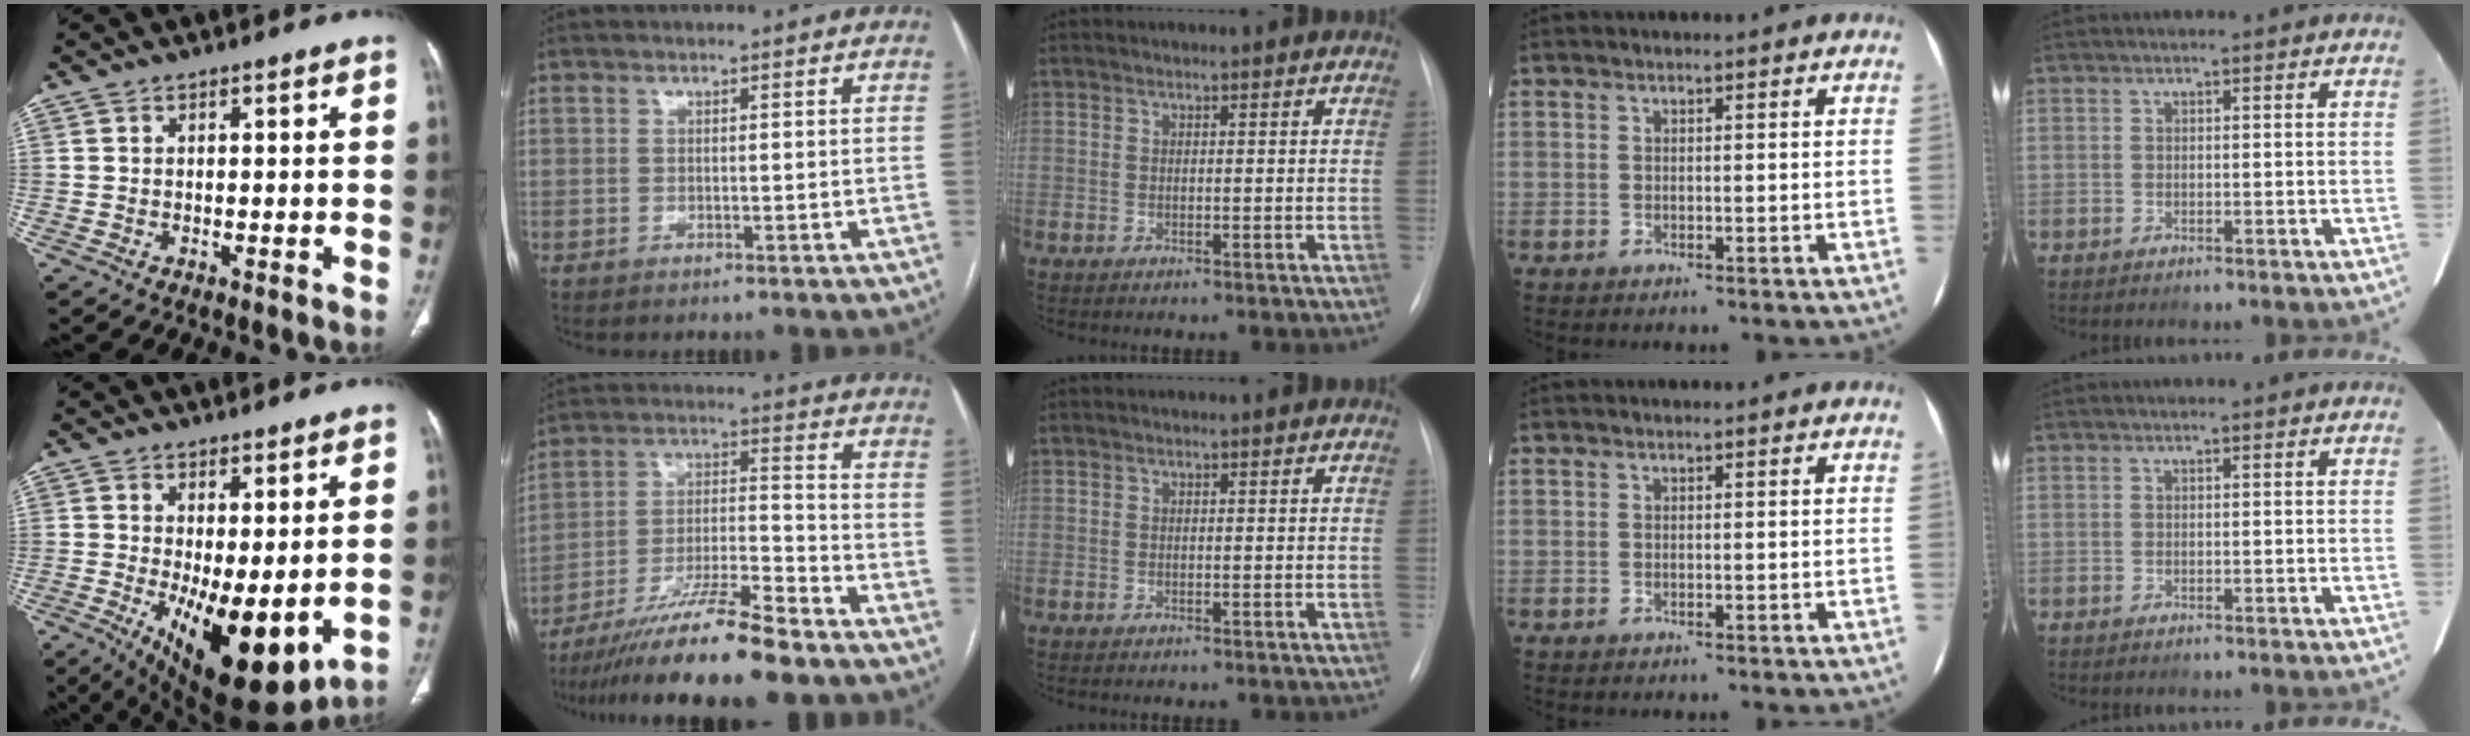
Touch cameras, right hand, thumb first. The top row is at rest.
{"thumb": {"total": 15.7, "force": [-2.5, 6.4, 14.1], "torque": [-0.212, -0.035, -0.017]}, "index": {"total": 15.2, "force": [-12.0, 0.4, 9.2], "torque": [-0.167, -0.016, -0.208]}}